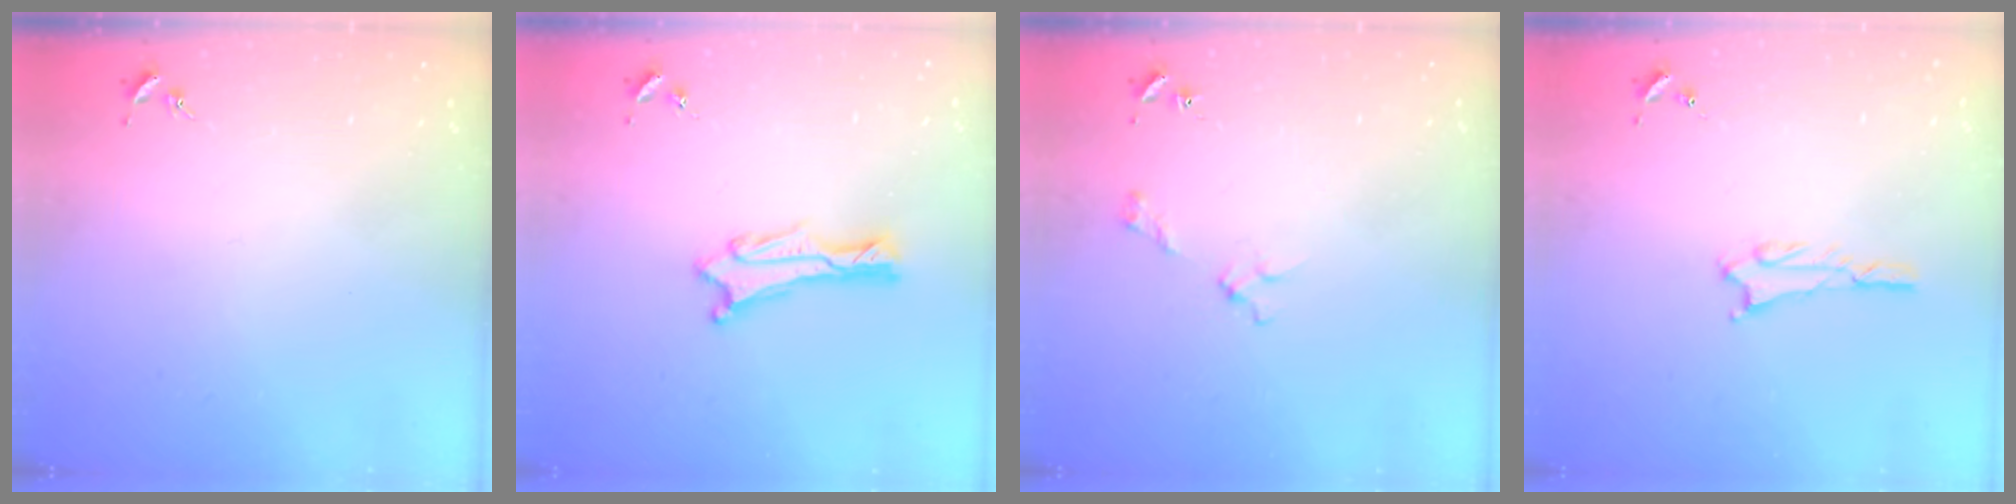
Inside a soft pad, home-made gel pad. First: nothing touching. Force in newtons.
{"total": 0.9, "press": 0.8, "slide": 0.1}
{"total": 2.7, "press": 2.6, "slide": 0.3}
{"total": 1.8, "press": 1.8, "slide": 0.2}